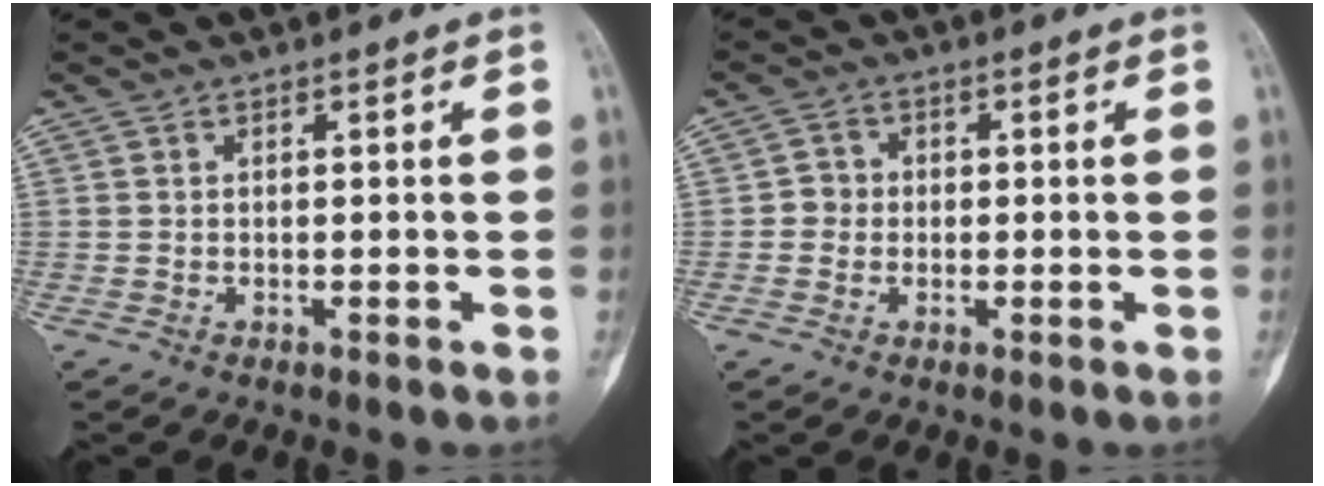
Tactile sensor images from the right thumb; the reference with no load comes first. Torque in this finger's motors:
{"motor_torque": [-0.17, 0.05, 0.15, -0.10, -0.07]}